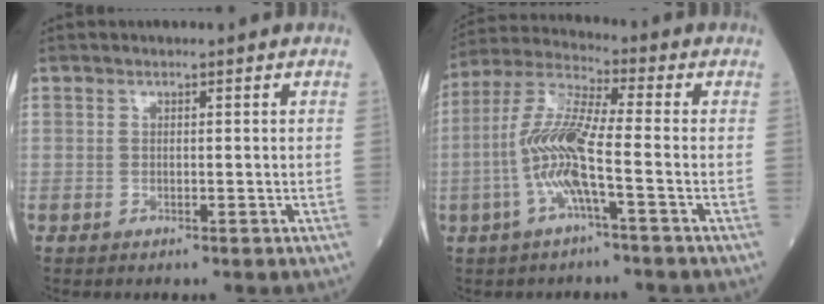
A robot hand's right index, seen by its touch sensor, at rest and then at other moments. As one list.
[{"total": 10.1, "force": [-2.6, 0.8, 9.7], "torque": [-0.214, 0.012, -0.056]}]